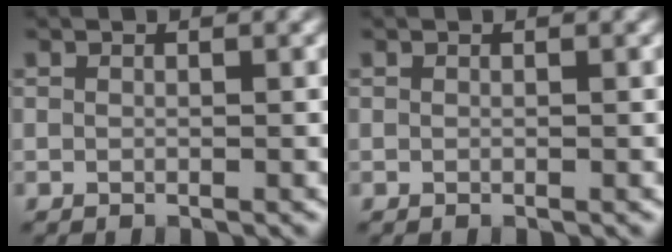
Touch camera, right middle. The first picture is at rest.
{"total": 0.0}